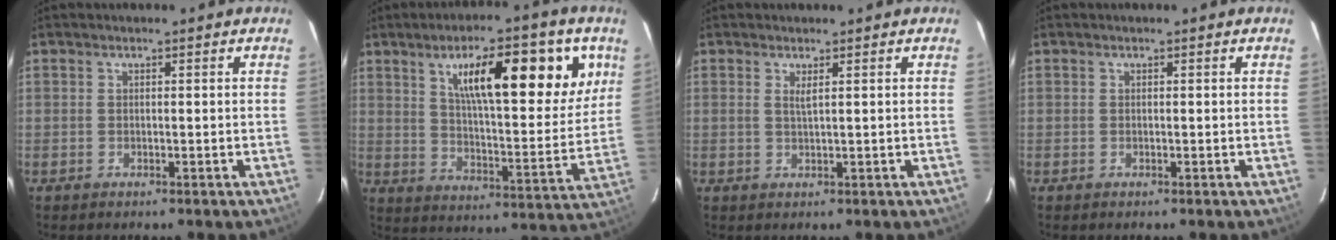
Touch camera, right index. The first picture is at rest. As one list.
[{"total": 21.6, "force": [10.5, 6.3, 17.8], "torque": [-0.252, 0.015, 0.167]}, {"total": 1.4, "force": [0.7, -0.1, 1.2], "torque": [-0.022, -0.002, 0.011]}, {"total": 0.0}]